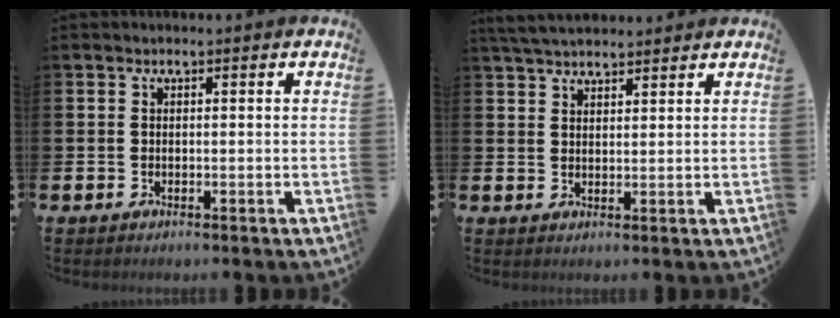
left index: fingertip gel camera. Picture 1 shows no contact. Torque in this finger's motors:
{"motor_torque": [1.14, -1.00, 0.17, 0.08]}